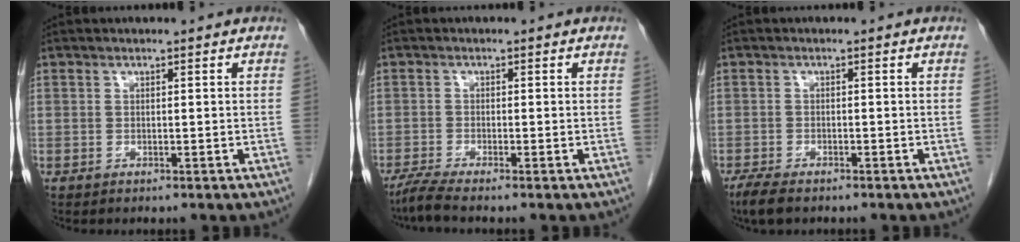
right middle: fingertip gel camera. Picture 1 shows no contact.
{"total": 2.7, "force": [-2.2, -0.5, 1.5], "torque": [-0.040, -0.008, -0.048]}
{"total": 3.5, "force": [-2.6, 1.0, 2.1], "torque": [-0.048, -0.010, -0.041]}